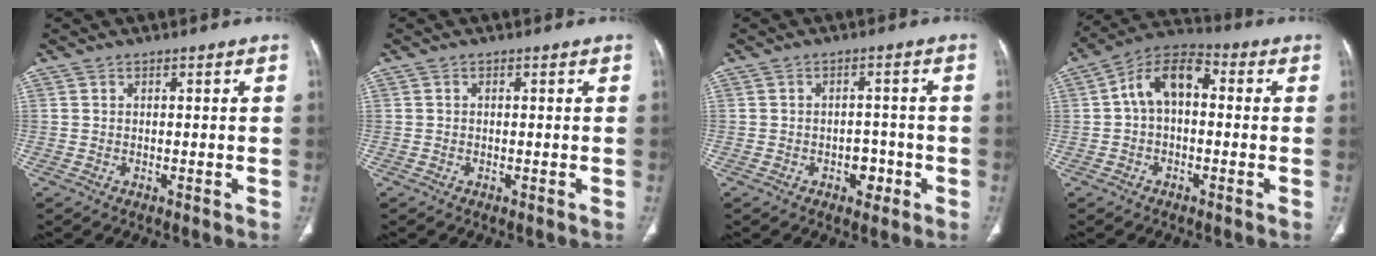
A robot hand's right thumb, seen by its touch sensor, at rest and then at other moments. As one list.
[{"total": 0.0}, {"total": 3.6, "force": [-1.5, 2.6, 2.1], "torque": [-0.007, 0.015, -0.020]}, {"total": 9.8, "force": [0.7, 6.2, 7.6], "torque": [-0.120, 0.034, -0.003]}]